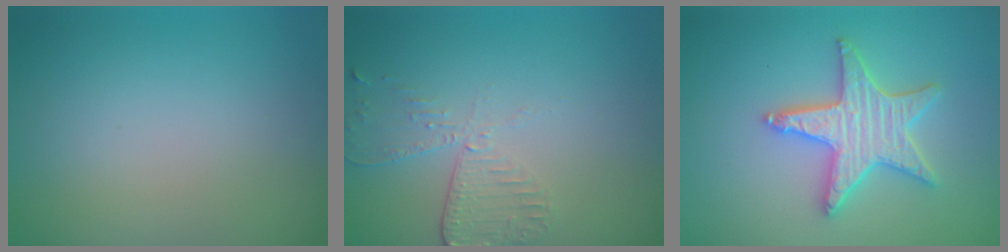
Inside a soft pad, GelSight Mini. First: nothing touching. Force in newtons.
{"total": 2.9, "press": 2.6, "slide": 1.4}
{"total": 5.1, "press": 5.0, "slide": 0.9}